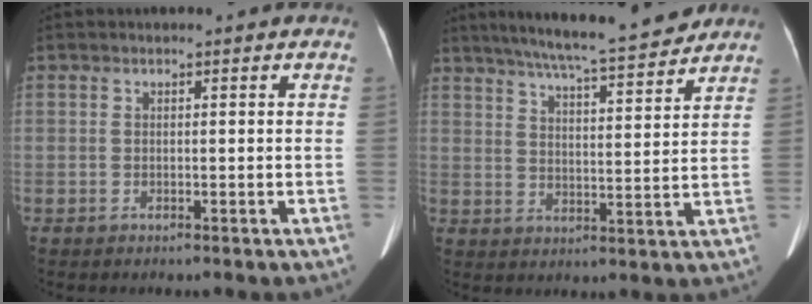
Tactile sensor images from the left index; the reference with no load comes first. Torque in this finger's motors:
{"motor_torque": [0.07, -0.28, 0.00, 0.09]}